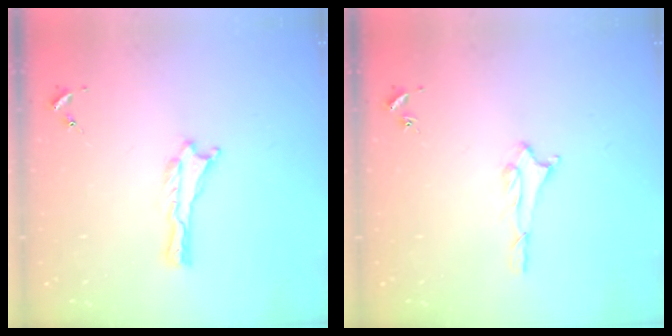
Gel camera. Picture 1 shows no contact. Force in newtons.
{"total": 1.6, "press": 1.6, "slide": 0.2}